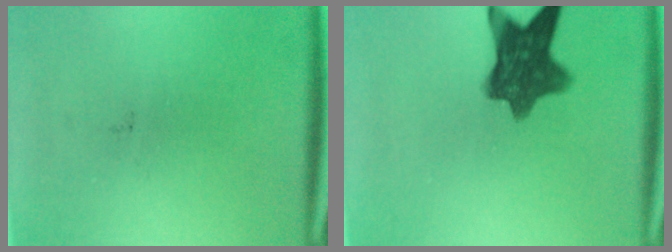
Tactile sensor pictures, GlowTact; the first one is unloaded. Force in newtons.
{"total": 9.5}